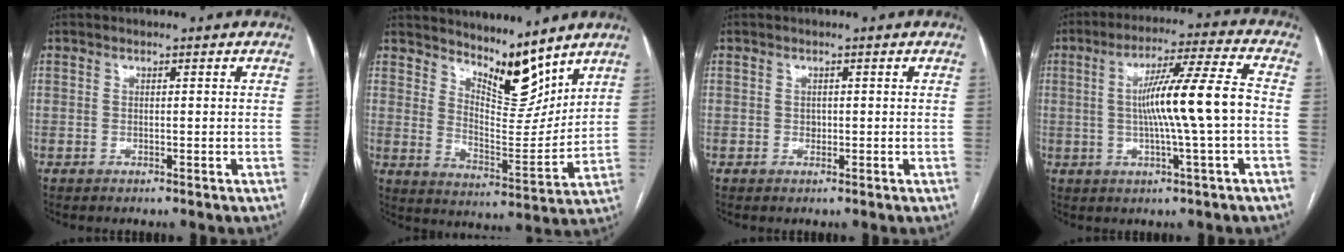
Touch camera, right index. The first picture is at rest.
{"total": 10.0, "force": [8.6, 2.4, 4.5], "torque": [-0.077, -0.015, 0.157]}
{"total": 0.8, "force": [0.0, 0.7, 0.4], "torque": [-0.003, 0.002, 0.000]}
{"total": 11.7, "force": [-0.7, -0.6, 11.6], "torque": [-0.196, 0.013, -0.012]}